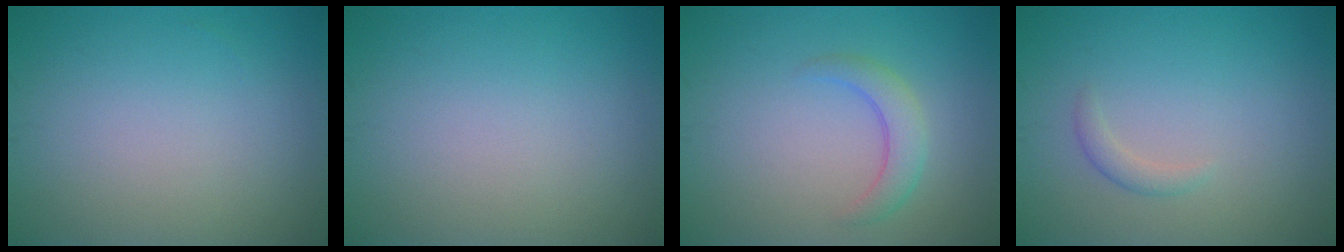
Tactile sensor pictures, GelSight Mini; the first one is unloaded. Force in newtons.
{"total": 0.0}
{"total": 2.4, "press": 2.4, "slide": 0.1}
{"total": 1.1, "press": 1.1, "slide": 0.1}